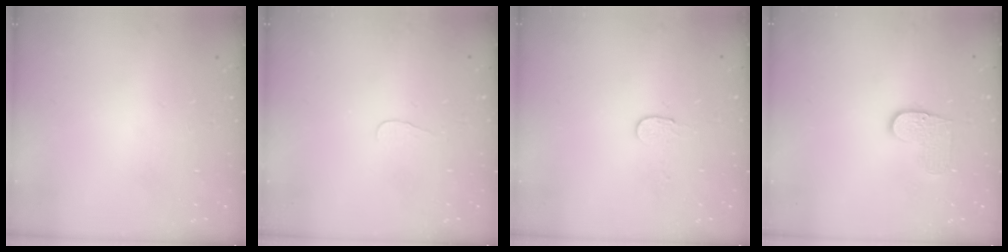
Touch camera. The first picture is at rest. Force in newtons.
{"total": 2.8, "press": 2.7, "slide": 0.3}
{"total": 2.7, "press": 2.7, "slide": 0.2}
{"total": 6.1, "press": 6.1, "slide": 0.4}